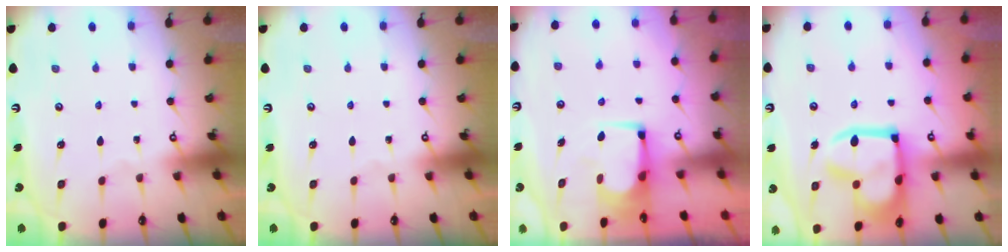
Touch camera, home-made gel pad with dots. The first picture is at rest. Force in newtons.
{"total": 0.0}
{"total": 2.8, "press": 2.8, "slide": 0.1}
{"total": 18.7, "press": 18.6, "slide": 1.7}